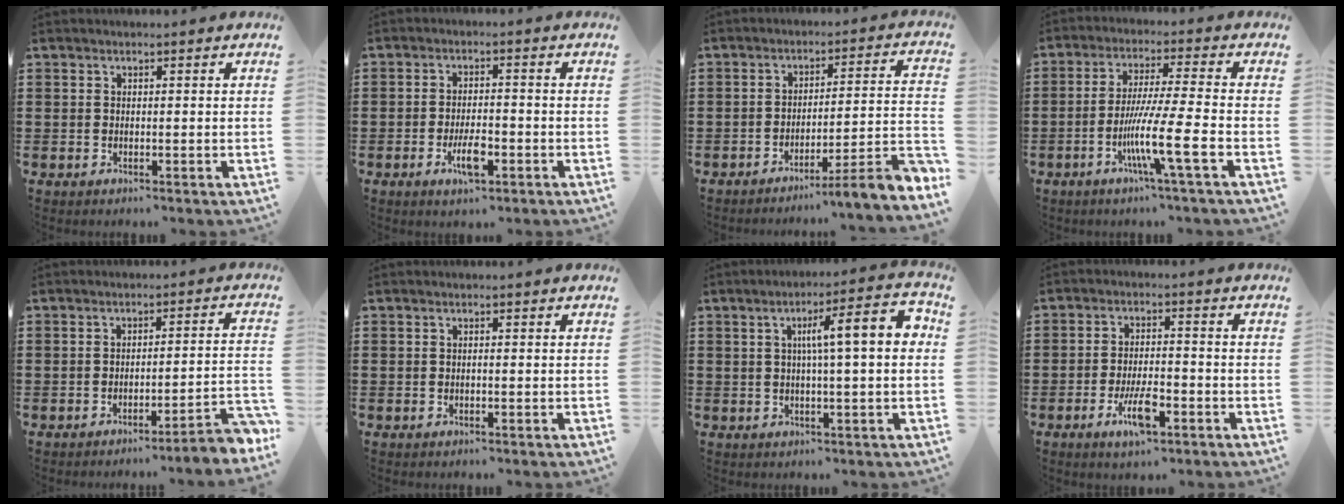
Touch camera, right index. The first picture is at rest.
{"total": 5.0, "force": [-2.0, 1.6, 4.3], "torque": [-0.093, -0.003, -0.041]}
{"total": 5.6, "force": [-3.4, -0.5, 4.4], "torque": [-0.074, -0.029, -0.068]}
{"total": 10.5, "force": [-3.9, 0.1, 9.8], "torque": [-0.189, -0.014, -0.077]}
{"total": 3.7, "force": [-3.1, -0.5, 2.0], "torque": [-0.036, -0.020, -0.063]}
{"total": 0.0}
{"total": 9.0, "force": [1.4, 1.2, 8.8], "torque": [-0.149, 0.001, 0.013]}
{"total": 6.6, "force": [-3.1, 2.0, 5.5], "torque": [-0.115, -0.004, -0.058]}